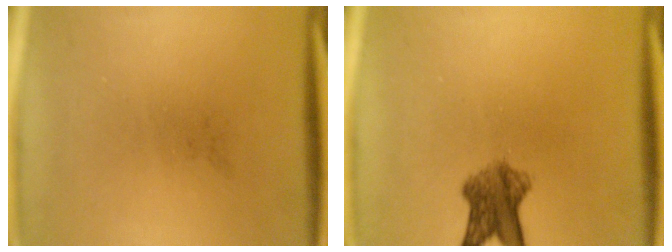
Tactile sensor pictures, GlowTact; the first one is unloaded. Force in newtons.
{"total": 5.5}